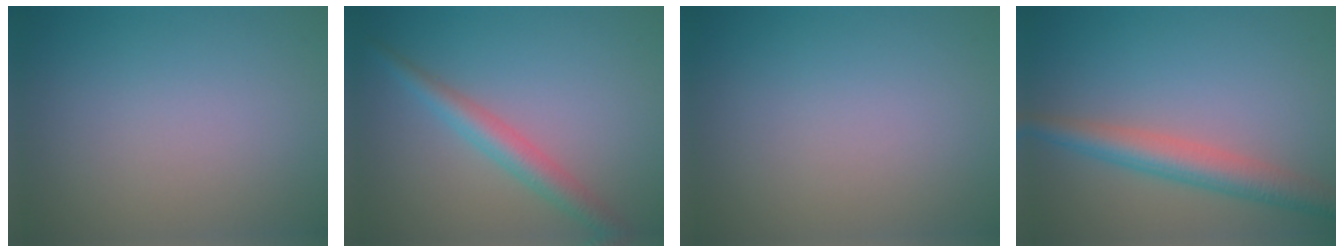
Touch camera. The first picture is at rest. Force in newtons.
{"total": 3.3, "press": 3.3, "slide": 0.1}
{"total": 0.0}
{"total": 4.5, "press": 4.5, "slide": 0.2}